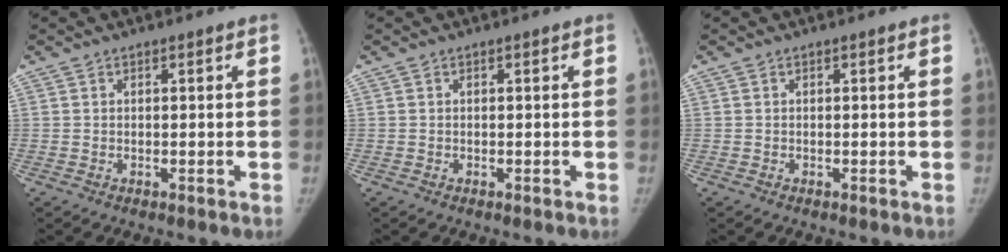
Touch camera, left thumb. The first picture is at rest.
{"total": 0.0}
{"total": 0.0}